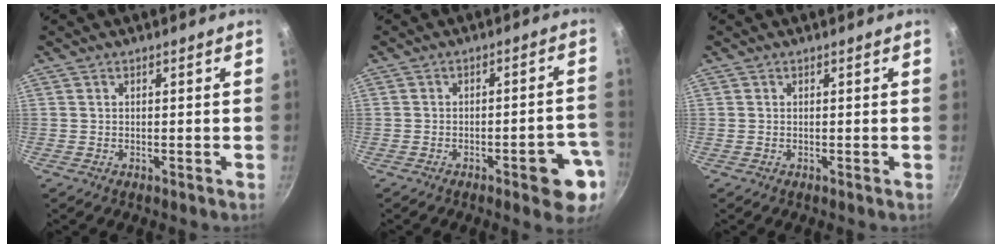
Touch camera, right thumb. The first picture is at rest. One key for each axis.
{"total": 9.2, "fx": -4.0, "fy": 2.9, "fz": 7.8, "tx": -0.065, "ty": 0.029, "tz": -0.044}
{"total": 0.0}